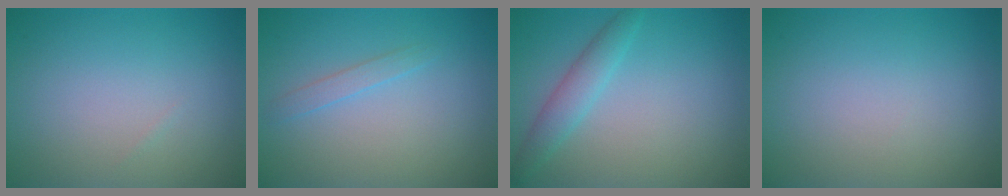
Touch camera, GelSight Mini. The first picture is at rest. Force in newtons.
{"total": 1.1, "press": 1.1, "slide": 0.0}
{"total": 2.3, "press": 2.3, "slide": 0.1}
{"total": 0.0}